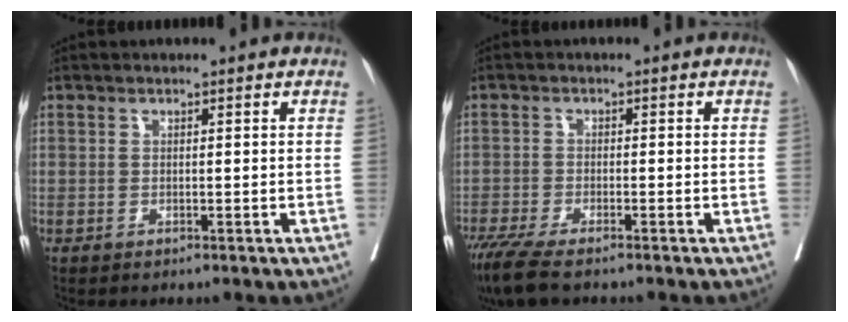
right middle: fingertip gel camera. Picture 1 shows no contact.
{"total": 7.6, "force": [-6.0, 1.1, 4.6], "torque": [-0.083, -0.020, -0.105]}